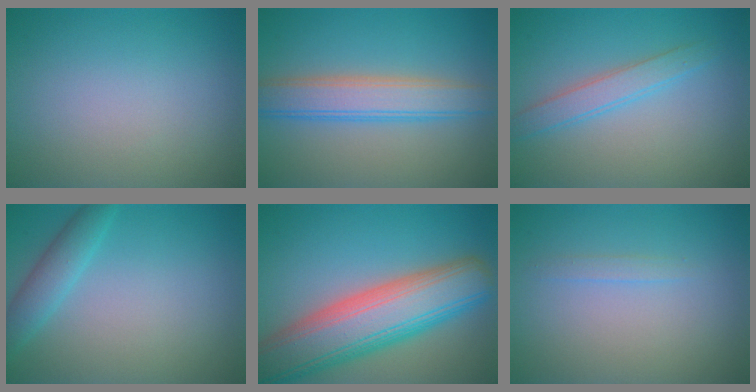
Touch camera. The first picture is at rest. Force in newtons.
{"total": 4.9, "press": 4.9, "slide": 0.3}
{"total": 2.5, "press": 2.5, "slide": 0.2}
{"total": 2.6, "press": 2.6, "slide": 0.1}
{"total": 11.0, "press": 10.9, "slide": 1.1}
{"total": 0.8, "press": 0.8, "slide": 0.0}